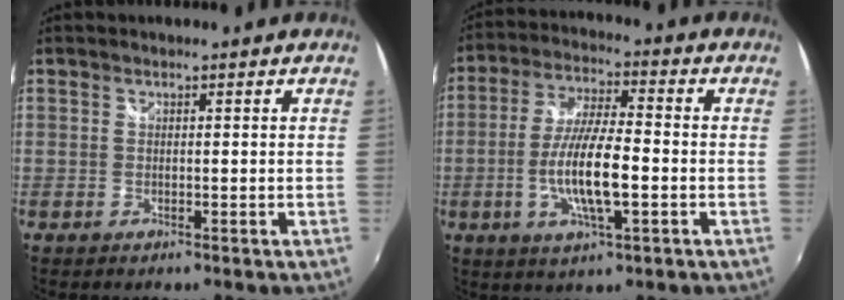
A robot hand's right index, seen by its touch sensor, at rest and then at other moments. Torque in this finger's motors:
{"motor_torque": [1.39, -0.75, 0.80, 0.21]}